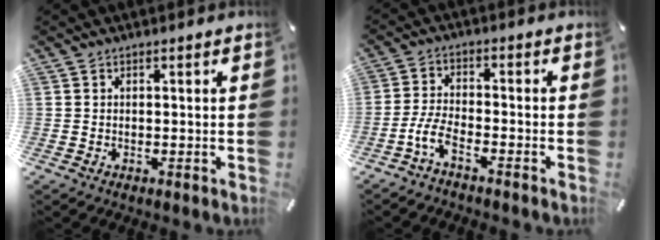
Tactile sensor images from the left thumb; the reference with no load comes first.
{"total": 5.8, "force": [-3.8, 2.1, 3.9], "torque": [-0.097, 0.002, -0.073]}